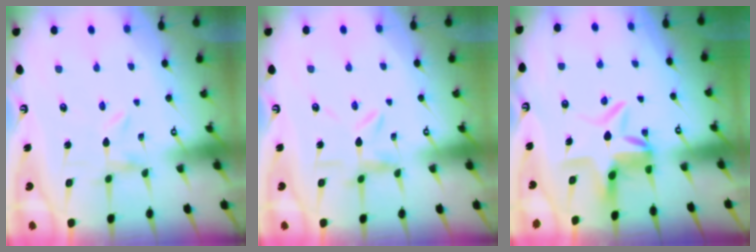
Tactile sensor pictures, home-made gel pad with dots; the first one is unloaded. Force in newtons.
{"total": 4.9, "press": 4.8, "slide": 0.5}
{"total": 7.0, "press": 7.0, "slide": 0.7}